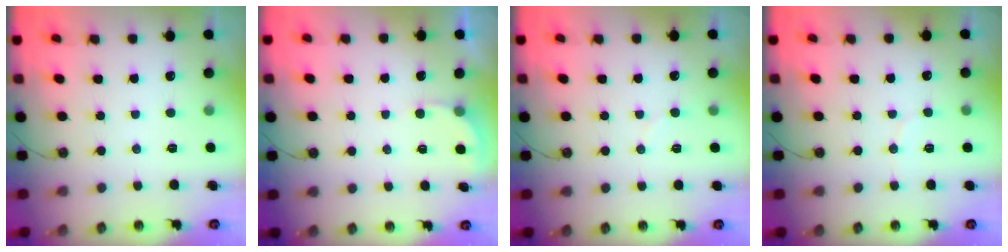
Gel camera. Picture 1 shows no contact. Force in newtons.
{"total": 2.6, "press": 2.6, "slide": 0.1}
{"total": 2.7, "press": 2.7, "slide": 0.2}
{"total": 3.6, "press": 3.6, "slide": 0.5}